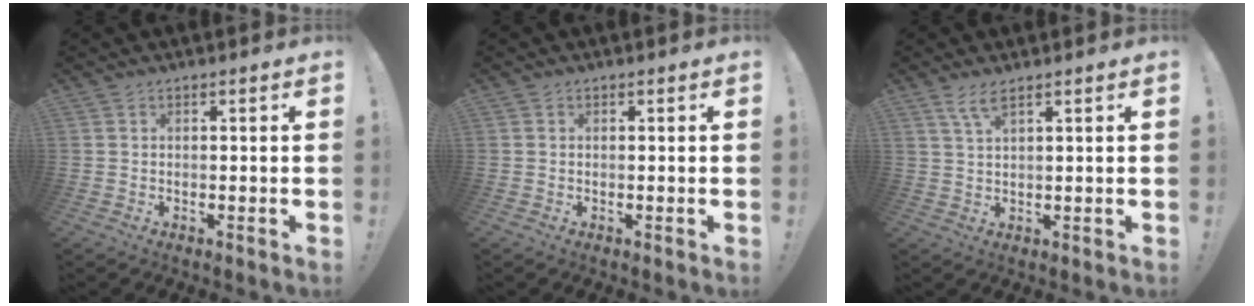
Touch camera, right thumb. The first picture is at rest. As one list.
[{"total": 0.0}, {"total": 4.1, "force": [2.6, 0.7, 3.0], "torque": [-0.057, -0.008, 0.045]}]